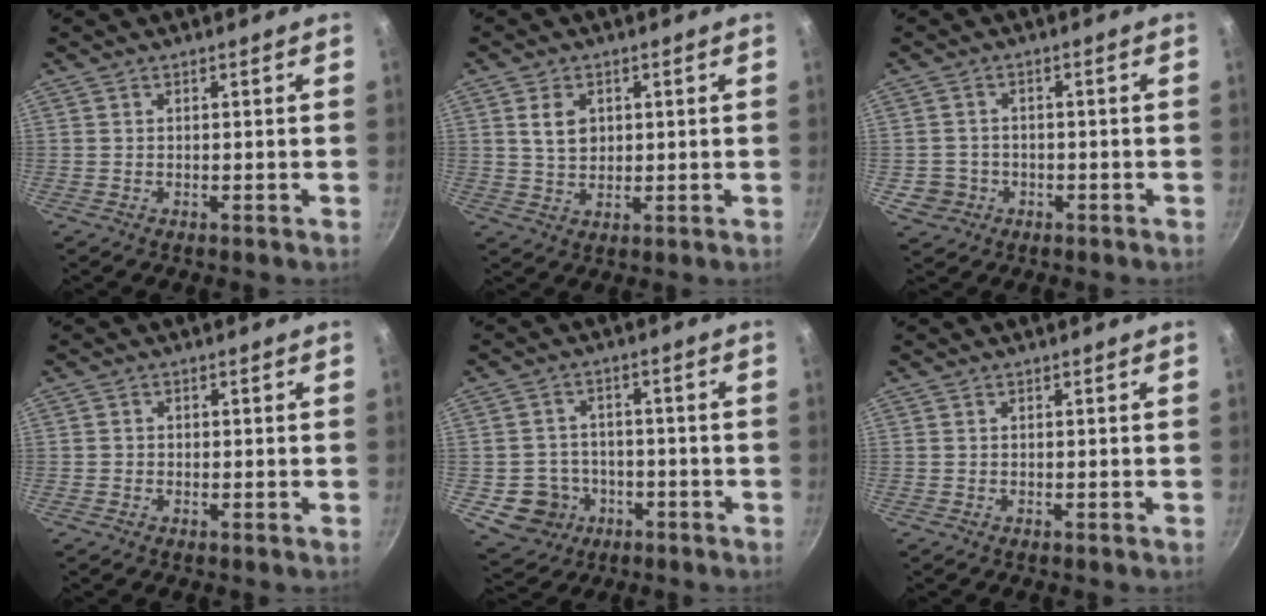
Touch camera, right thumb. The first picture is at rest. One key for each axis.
{"total": 4.8, "fx": 1.4, "fy": 3.5, "fz": 2.9, "tx": -0.039, "ty": -0.007, "tz": 0.029}
{"total": 4.3, "fx": -1.2, "fy": 4.0, "fz": 0.9, "tx": -0.003, "ty": 0.019, "tz": -0.011}
{"total": 0.9, "fx": -0.2, "fy": 0.9, "fz": 0.3, "tx": -0.002, "ty": 0.002, "tz": -0.005}
{"total": 8.5, "fx": -2.9, "fy": 7.6, "fz": 2.4, "tx": -0.012, "ty": 0.033, "tz": -0.034}
{"total": 0.0}